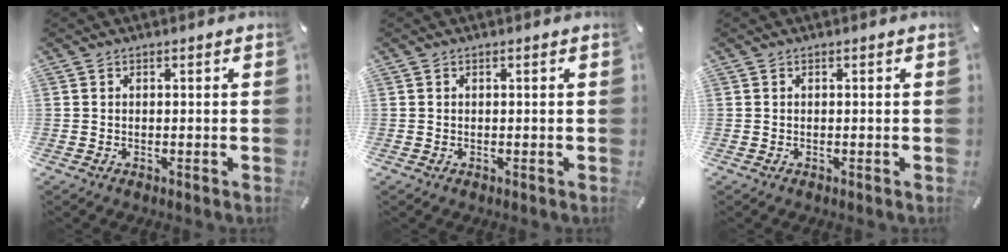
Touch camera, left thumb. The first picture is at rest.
{"total": 0.0}
{"total": 0.0}